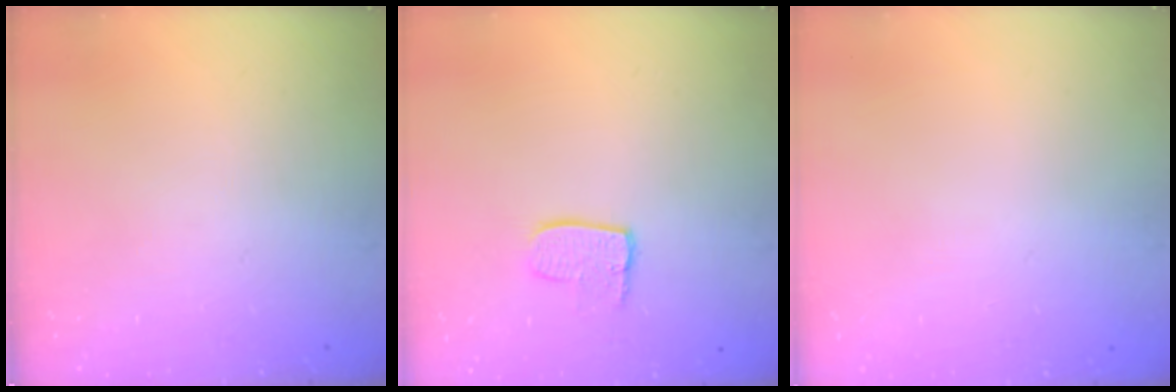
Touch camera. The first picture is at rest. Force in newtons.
{"total": 6.9, "press": 6.9, "slide": 0.6}
{"total": 0.0}